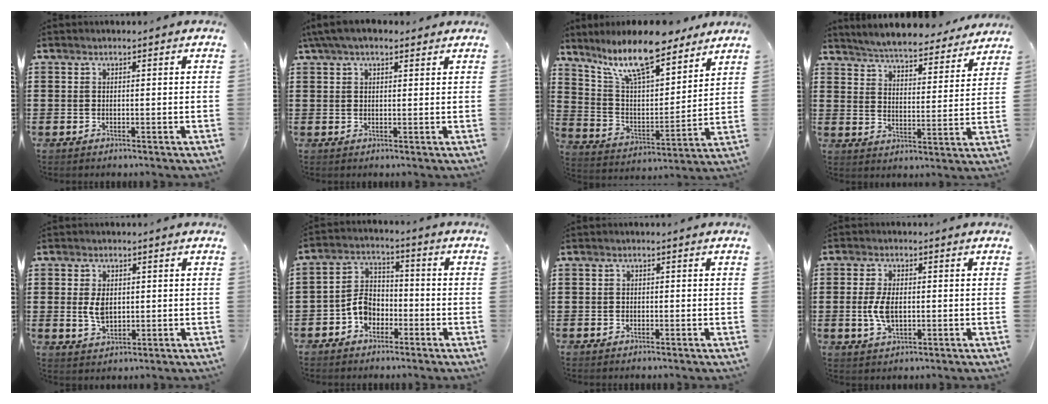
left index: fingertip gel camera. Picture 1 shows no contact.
{"total": 4.2, "force": [3.0, 1.4, 2.6], "torque": [-0.058, 0.004, 0.055]}
{"total": 12.3, "force": [9.9, 3.0, 6.7], "torque": [-0.155, -0.046, 0.175]}
{"total": 5.1, "force": [5.0, -0.3, 0.7], "torque": [-0.041, -0.039, 0.083]}
{"total": 4.2, "force": [0.4, 2.6, 3.3], "torque": [-0.075, 0.004, 0.005]}
{"total": 5.7, "force": [-2.9, 4.1, 2.8], "torque": [-0.075, 0.011, -0.062]}
{"total": 0.7, "force": [-0.4, 0.6, 0.2], "torque": [-0.006, 0.001, -0.008]}
{"total": 5.2, "force": [-0.1, 2.7, 4.4], "torque": [-0.105, -0.001, -0.008]}